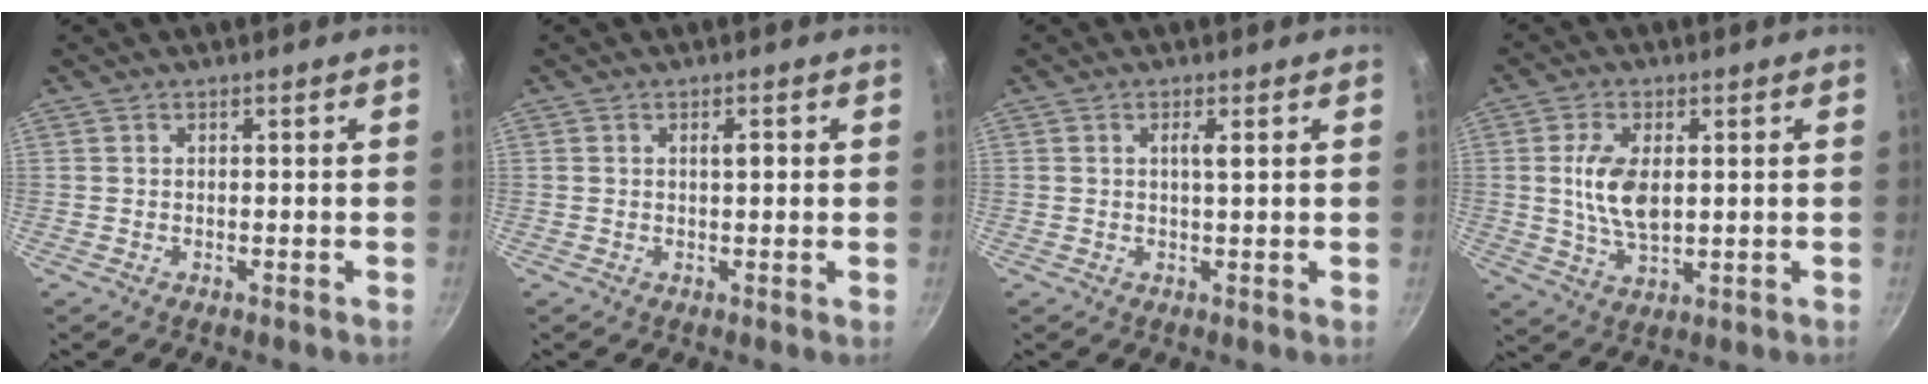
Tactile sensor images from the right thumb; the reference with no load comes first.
{"total": 2.1, "force": [0.4, 0.8, 2.0], "torque": [-0.022, 0.003, 0.004]}
{"total": 2.0, "force": [0.6, 0.3, 1.9], "torque": [-0.032, 0.000, 0.009]}
{"total": 9.2, "force": [1.1, 4.9, 7.7], "torque": [-0.143, -0.007, 0.023]}